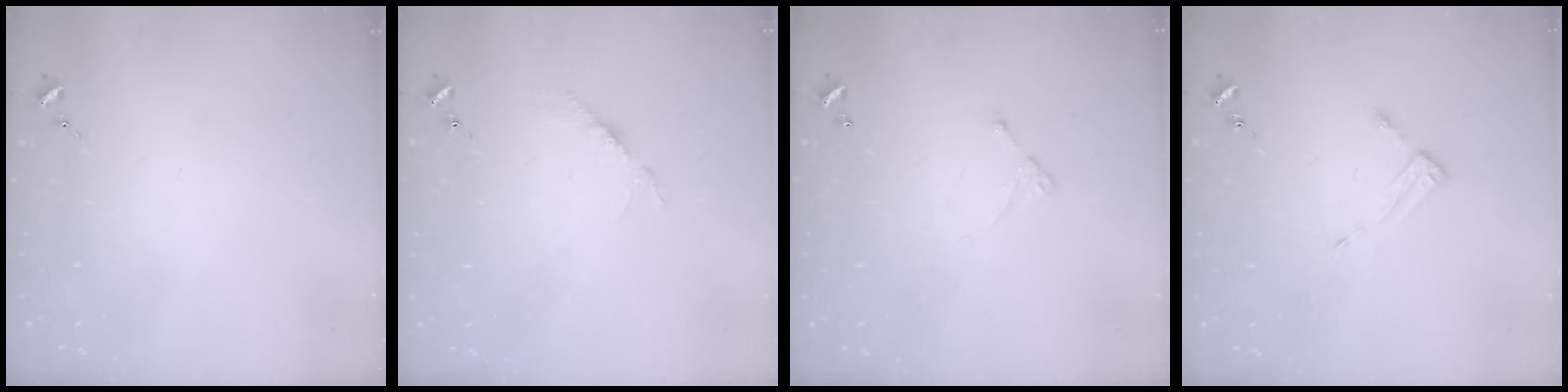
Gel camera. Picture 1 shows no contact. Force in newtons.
{"total": 3.9, "press": 3.8, "slide": 0.5}
{"total": 4.0, "press": 4.0, "slide": 0.3}
{"total": 3.7, "press": 3.7, "slide": 0.1}